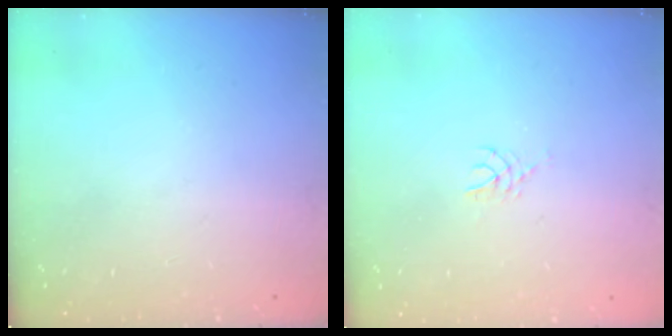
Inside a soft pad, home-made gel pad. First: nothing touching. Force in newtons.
{"total": 4.1, "press": 4.0, "slide": 0.5}